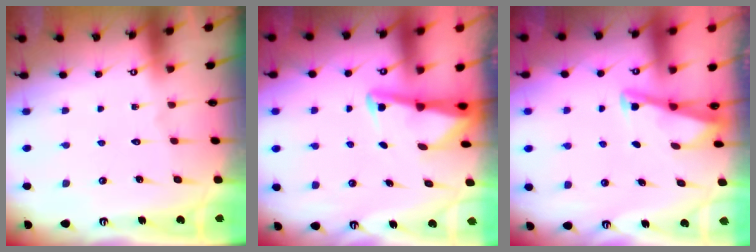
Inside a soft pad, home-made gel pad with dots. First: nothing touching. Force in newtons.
{"total": 3.1, "press": 3.0, "slide": 0.4}
{"total": 2.8, "press": 2.8, "slide": 0.4}